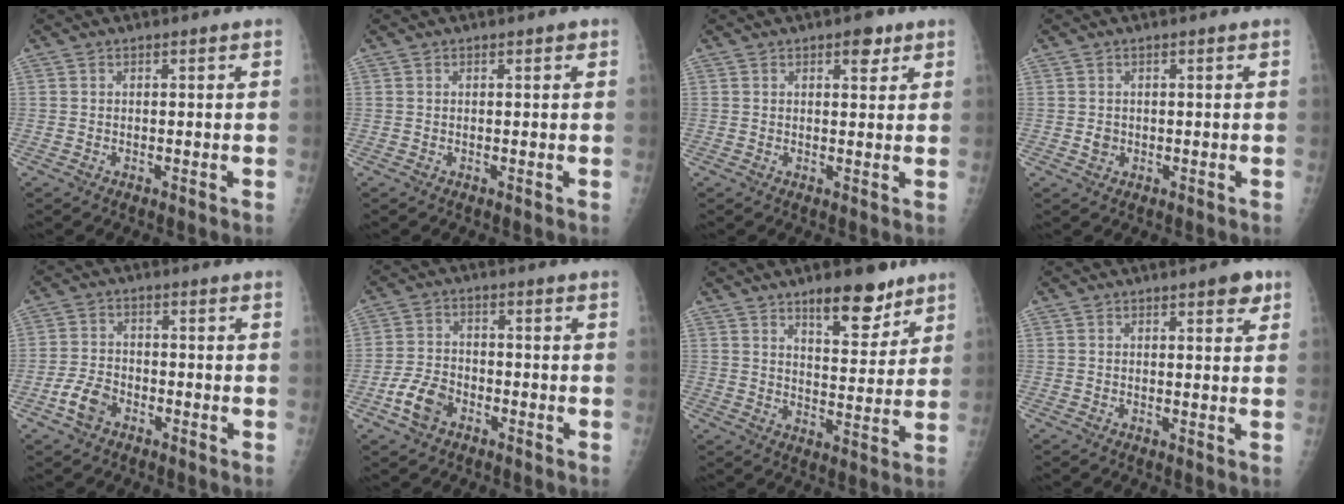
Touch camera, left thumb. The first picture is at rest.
{"total": 0.6, "force": [0.4, 0.3, 0.4], "torque": [-0.005, -0.001, 0.003]}
{"total": 3.2, "force": [1.9, 1.6, 2.1], "torque": [-0.014, -0.007, 0.025]}
{"total": 1.3, "force": [0.1, 1.1, 0.6], "torque": [-0.004, 0.001, 0.006]}
{"total": 5.2, "force": [-2.7, 3.4, 2.9], "torque": [-0.052, 0.017, -0.052]}
{"total": 6.4, "force": [-3.2, 4.3, 3.6], "torque": [-0.067, 0.018, -0.061]}
{"total": 10.7, "force": [7.4, 4.1, 6.6], "torque": [-0.068, -0.049, 0.114]}
{"total": 3.2, "force": [1.9, 1.1, 2.4], "torque": [-0.019, -0.007, 0.020]}